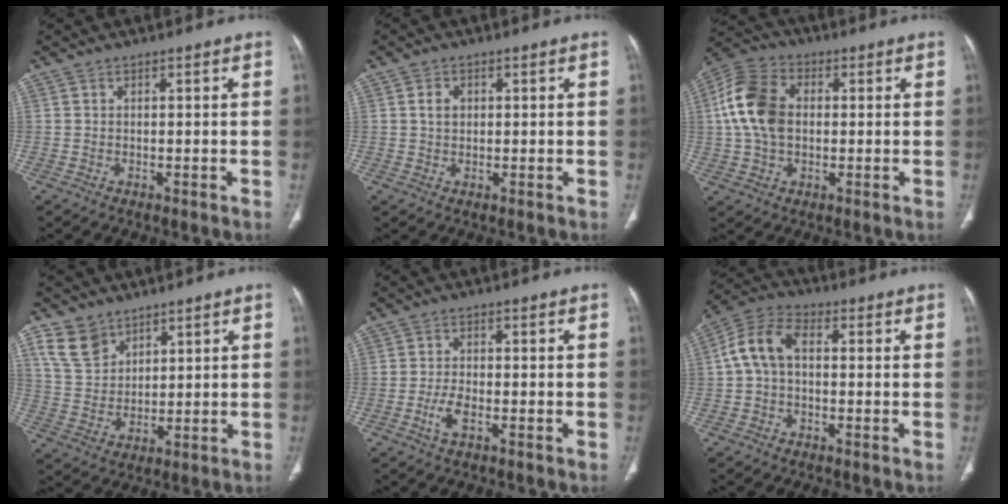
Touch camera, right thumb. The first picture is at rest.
{"total": 2.5, "force": [0.5, 1.9, 1.5], "torque": [-0.021, 0.003, 0.009]}
{"total": 12.6, "force": [1.1, 8.6, 9.1], "torque": [-0.177, 0.024, 0.015]}
{"total": 7.8, "force": [5.2, 5.2, 2.8], "torque": [-0.033, -0.022, 0.114]}
{"total": 3.5, "force": [-1.4, 1.4, 2.9], "torque": [-0.063, 0.005, -0.028]}
{"total": 8.3, "force": [0.3, 5.3, 6.3], "torque": [-0.123, 0.027, -0.004]}